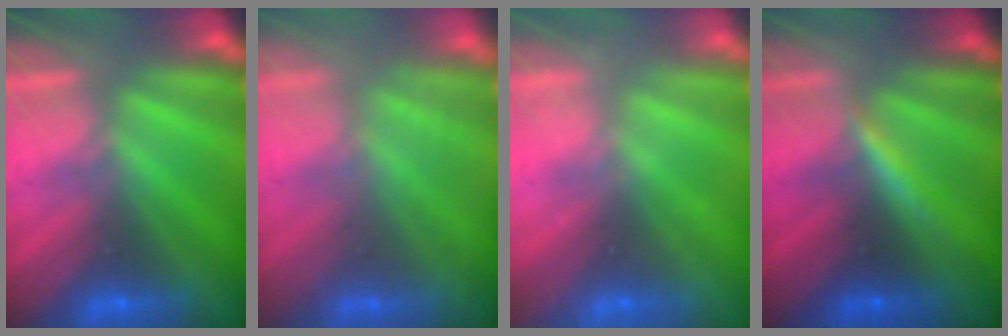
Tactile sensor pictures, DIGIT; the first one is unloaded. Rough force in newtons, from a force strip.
{"total": 1.9}
{"total": 2.1}
{"total": 3.3}